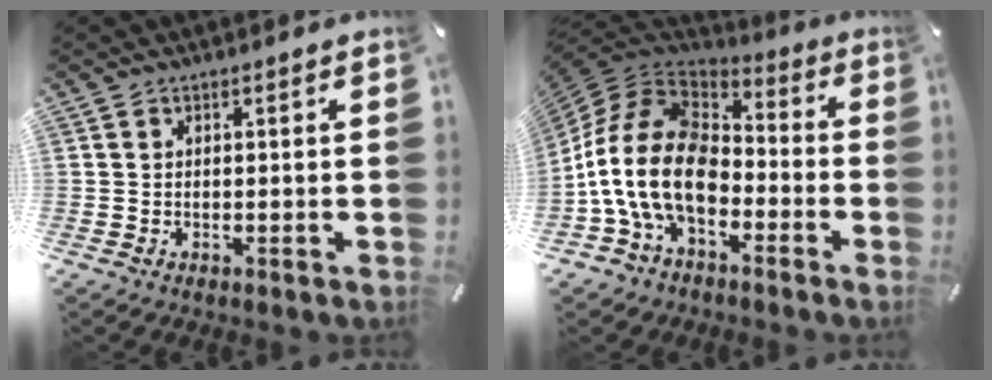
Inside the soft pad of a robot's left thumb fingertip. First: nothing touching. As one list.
[{"total": 19.1, "force": [-6.3, 12.9, 12.6], "torque": [-0.264, 0.033, -0.112]}]